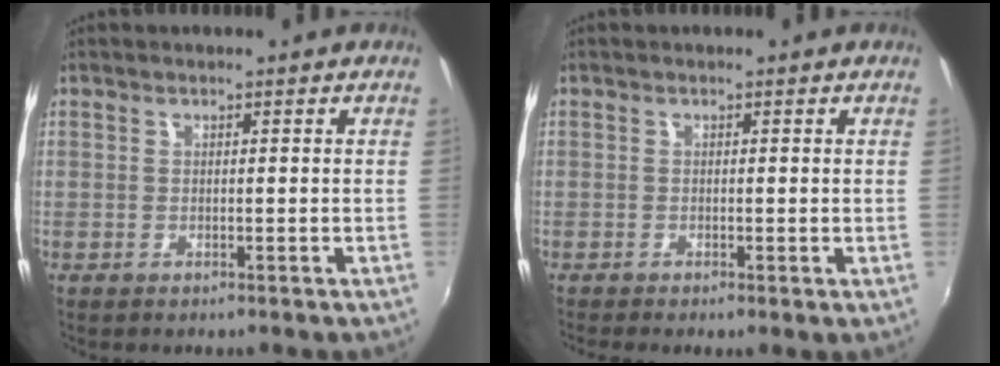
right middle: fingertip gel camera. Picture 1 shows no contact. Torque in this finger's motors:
{"motor_torque": [0.97, -1.17, 0.16, 0.06]}